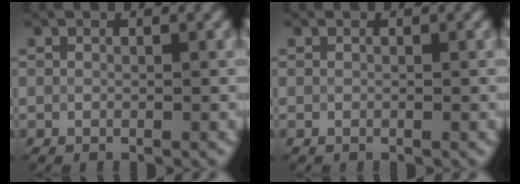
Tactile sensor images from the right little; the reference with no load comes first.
{"total": 0.0}